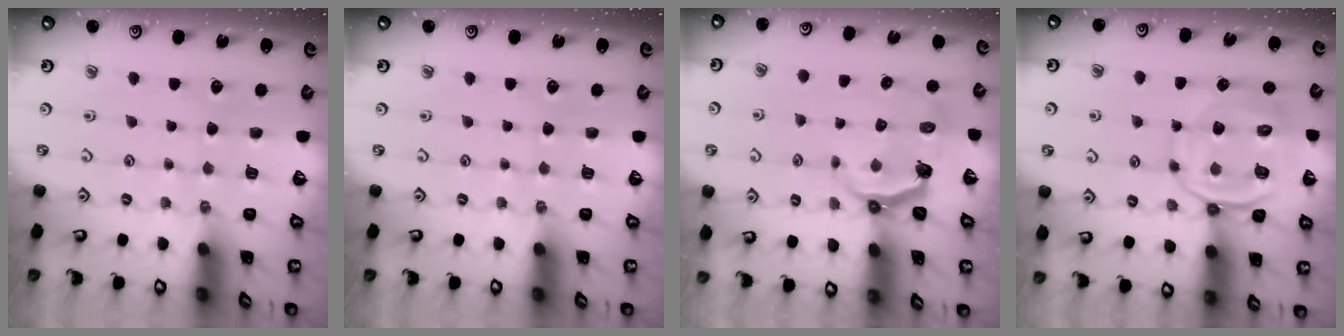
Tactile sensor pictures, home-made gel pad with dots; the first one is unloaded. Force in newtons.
{"total": 0.0}
{"total": 4.6, "press": 3.0, "slide": 3.4}
{"total": 12.4, "press": 12.3, "slide": 1.8}